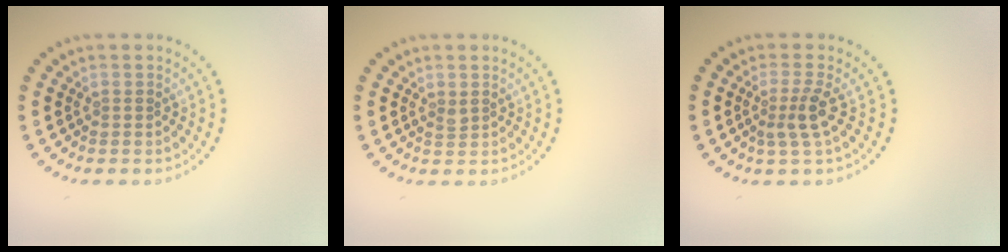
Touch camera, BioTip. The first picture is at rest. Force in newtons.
{"total": 0.6, "press": 0.6, "slide": 0.3}
{"total": 2.4, "press": 1.7, "slide": 1.6}